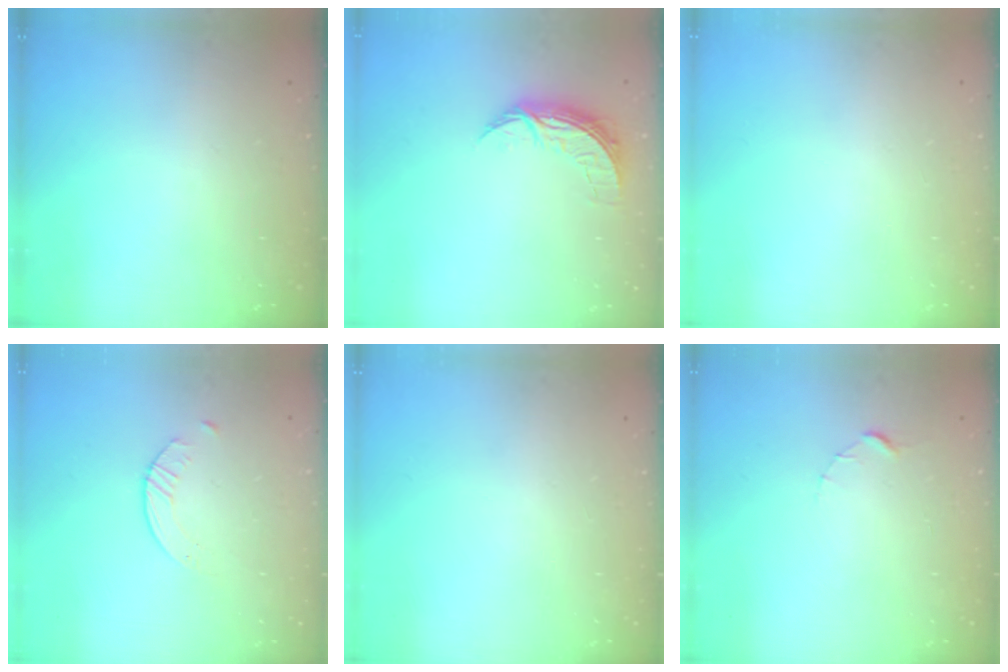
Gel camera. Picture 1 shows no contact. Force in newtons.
{"total": 7.2, "press": 7.2, "slide": 0.2}
{"total": 0.0}
{"total": 1.6, "press": 1.6, "slide": 0.3}
{"total": 0.0}
{"total": 1.5, "press": 1.5, "slide": 0.2}